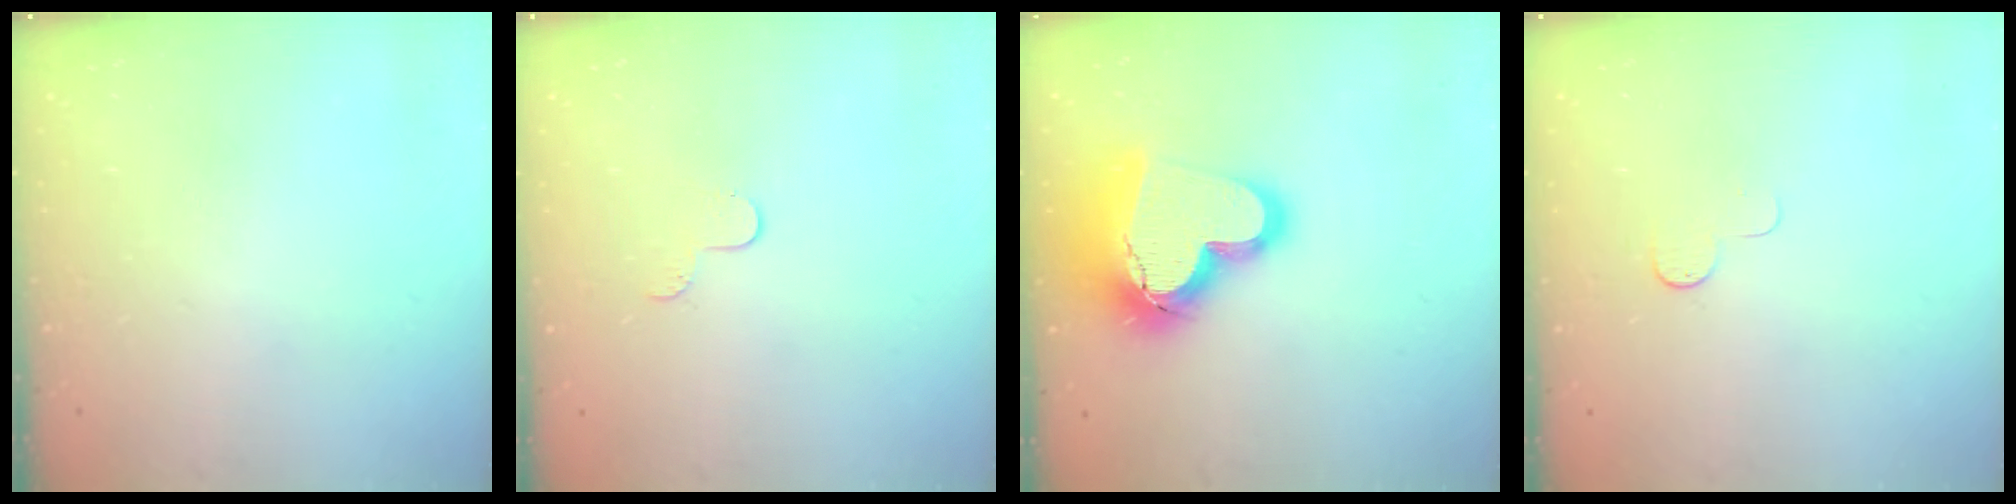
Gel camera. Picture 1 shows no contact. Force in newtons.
{"total": 4.3, "press": 4.2, "slide": 0.5}
{"total": 21.8, "press": 21.7, "slide": 1.8}
{"total": 4.0, "press": 4.0, "slide": 0.4}